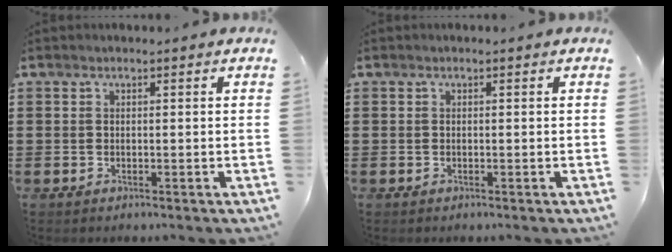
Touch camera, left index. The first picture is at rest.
{"total": 0.0}